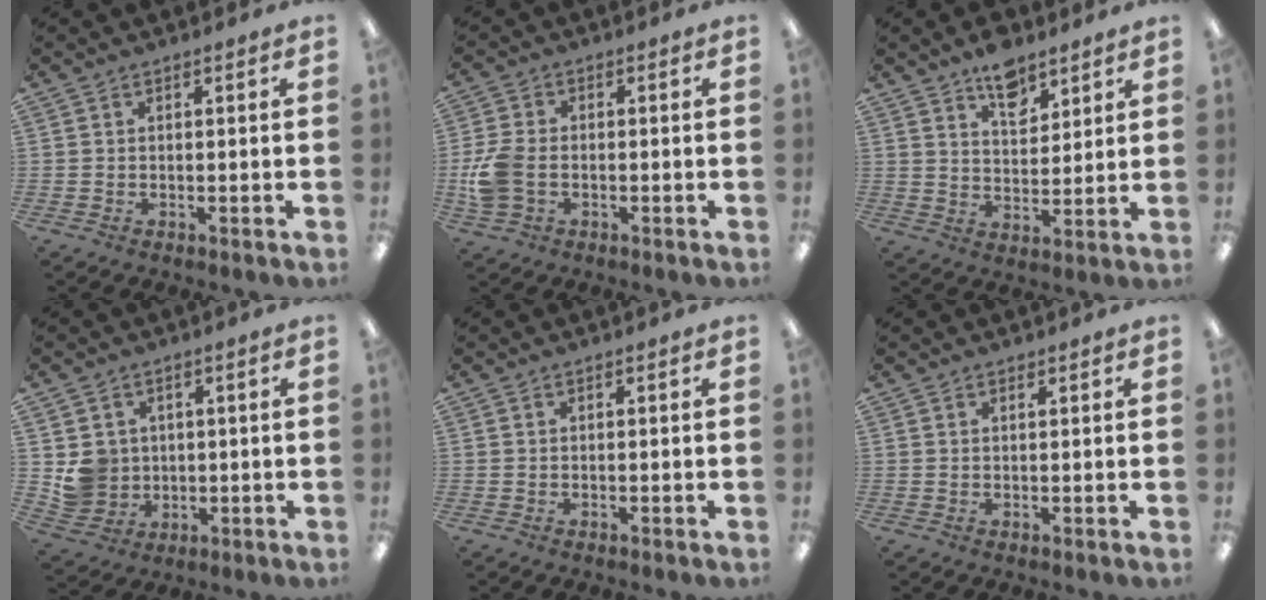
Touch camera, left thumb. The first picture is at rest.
{"total": 7.9, "force": [-1.6, 5.6, 5.4], "torque": [-0.119, 0.011, -0.029]}
{"total": 9.0, "force": [6.6, 4.7, 3.9], "torque": [-0.050, -0.034, 0.114]}
{"total": 6.5, "force": [1.1, 6.3, 1.2], "torque": [-0.019, 0.004, 0.028]}
{"total": 0.0}
{"total": 0.6, "force": [0.6, 0.2, 0.2], "torque": [0.003, -0.004, 0.009]}